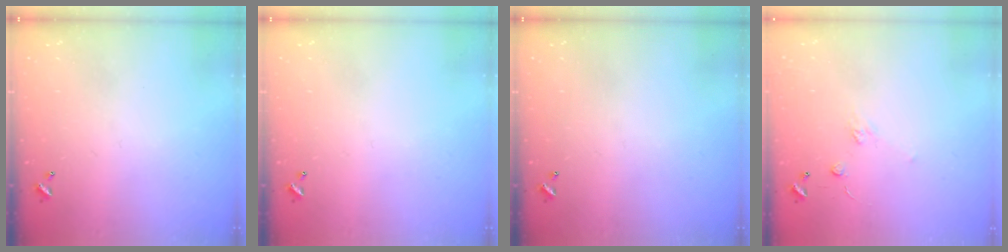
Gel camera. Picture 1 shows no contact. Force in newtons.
{"total": 0.0}
{"total": 0.0}
{"total": 2.5, "press": 2.3, "slide": 1.0}